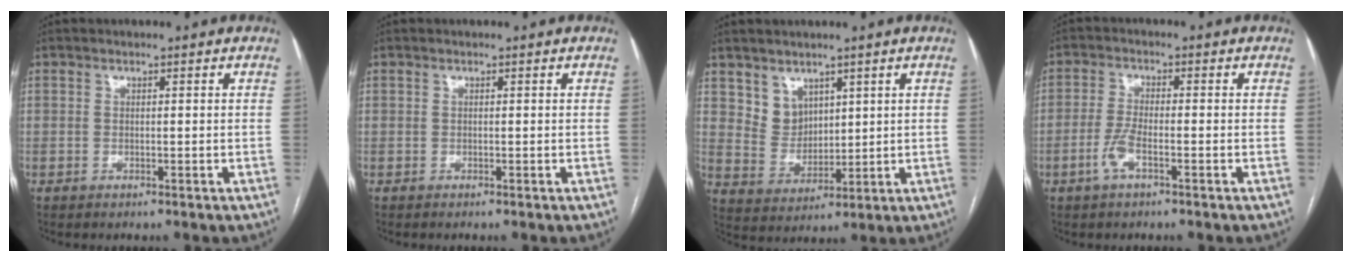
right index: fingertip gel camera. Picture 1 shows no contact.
{"total": 0.0}
{"total": 5.3, "force": [3.3, 4.0, 1.2], "torque": [-0.031, 0.003, 0.076]}
{"total": 3.8, "force": [-1.8, 0.8, 3.2], "torque": [-0.075, -0.002, -0.039]}